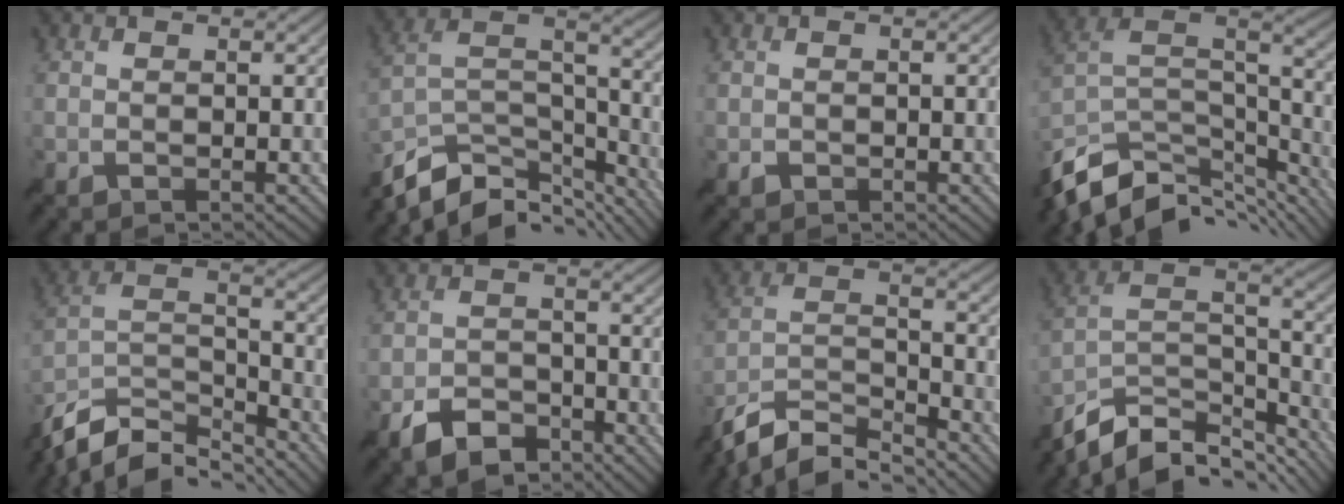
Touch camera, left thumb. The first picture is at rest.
{"total": 13.2, "force": [-10.1, 5.7, 6.4], "torque": [-0.150, -0.007, -0.177]}
{"total": 0.9, "force": [-0.5, 0.7, 0.0], "torque": [0.002, -0.006, -0.009]}
{"total": 13.4, "force": [-9.4, 6.5, 7.0], "torque": [-0.184, -0.013, -0.157]}
{"total": 12.6, "force": [-10.2, 4.5, 5.9], "torque": [-0.136, -0.006, -0.185]}
{"total": 5.8, "force": [-4.3, 2.9, 2.6], "torque": [-0.049, -0.006, -0.086]}
{"total": 10.7, "force": [-9.0, 2.8, 5.1], "torque": [-0.103, -0.005, -0.177]}
{"total": 13.1, "force": [-9.9, 5.5, 6.5], "torque": [-0.145, -0.009, -0.176]}